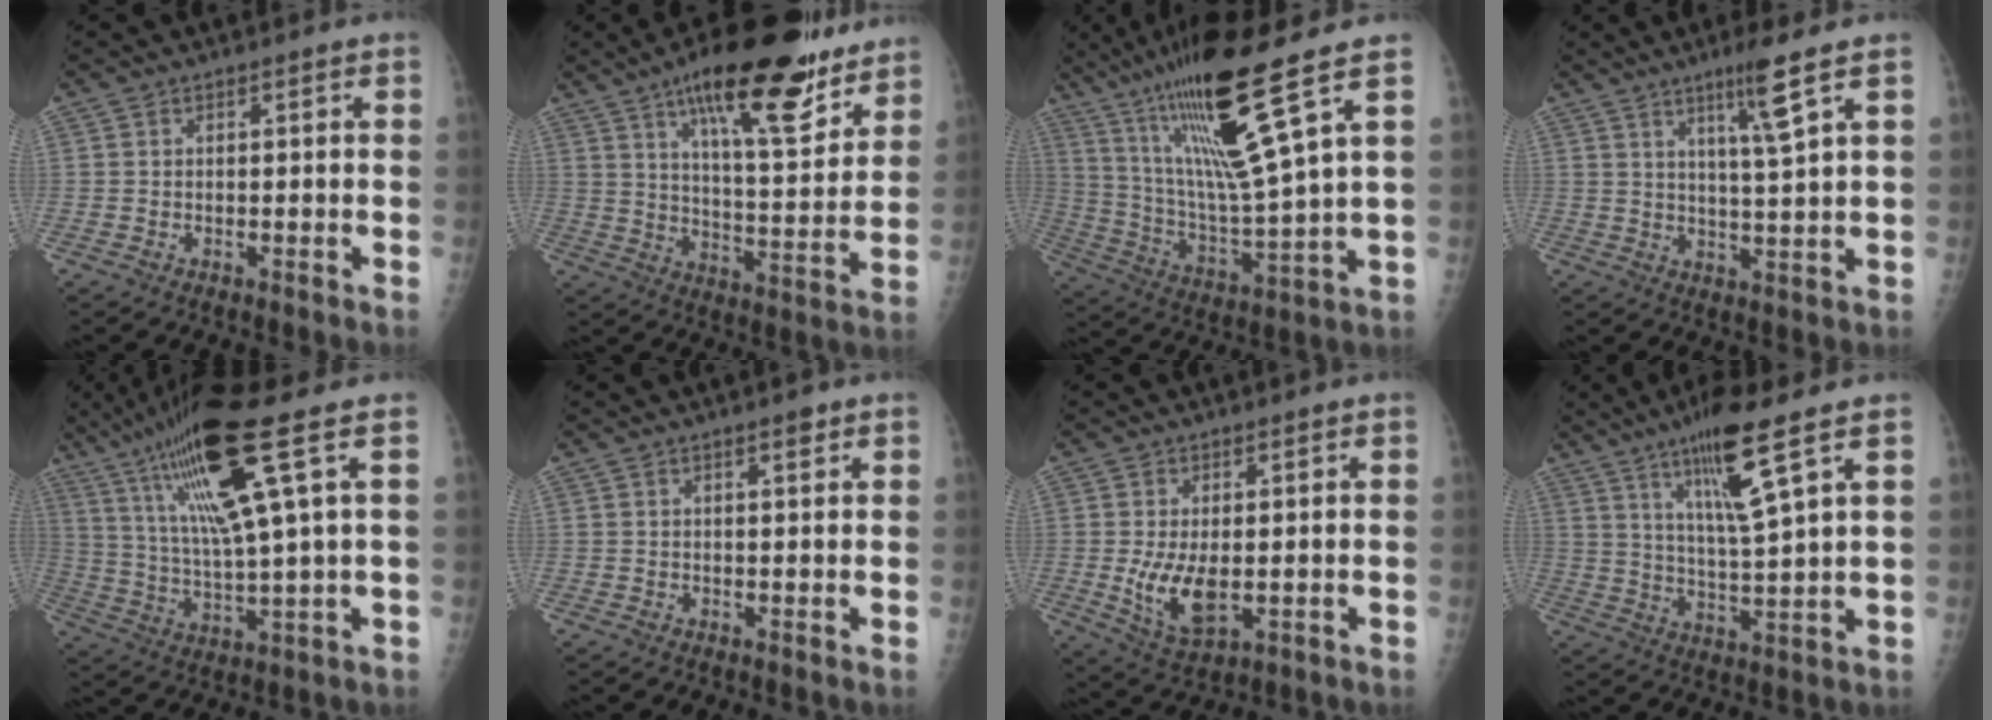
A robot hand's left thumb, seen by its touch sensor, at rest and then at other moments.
{"total": 20.9, "force": [13.6, 6.2, 14.6], "torque": [-0.191, -0.065, 0.214]}
{"total": 19.7, "force": [11.5, 0.8, 16.0], "torque": [-0.290, -0.058, 0.209]}
{"total": 7.4, "force": [4.2, -0.7, 6.0], "torque": [-0.107, -0.030, 0.078]}
{"total": 18.3, "force": [8.7, 1.3, 16.0], "torque": [-0.309, -0.022, 0.159]}
{"total": 2.0, "force": [1.3, 0.5, 1.4], "torque": [-0.017, -0.006, 0.019]}
{"total": 8.2, "force": [-0.3, 4.2, 7.1], "torque": [-0.123, -0.019, 0.006]}
{"total": 12.7, "force": [7.0, 0.9, 10.6], "torque": [-0.193, -0.039, 0.128]}